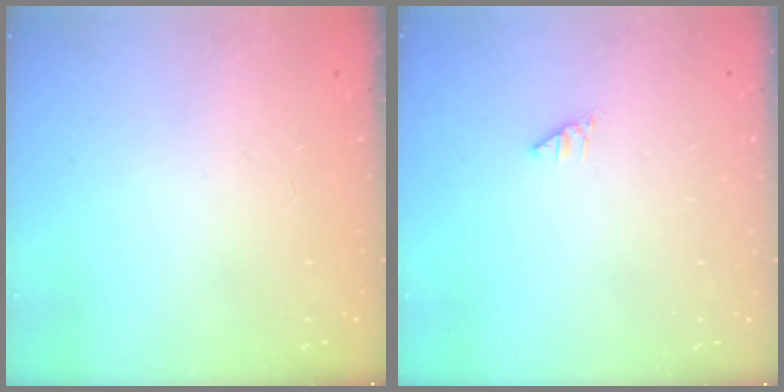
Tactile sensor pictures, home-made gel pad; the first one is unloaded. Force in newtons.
{"total": 0.0}